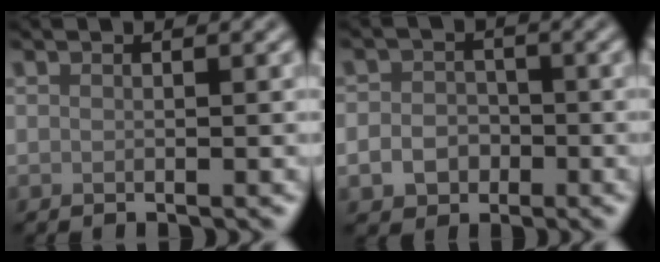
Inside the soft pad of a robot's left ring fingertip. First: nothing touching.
{"total": 3.2, "force": [-1.1, 2.7, 1.3], "torque": [-0.002, -0.003, -0.026]}